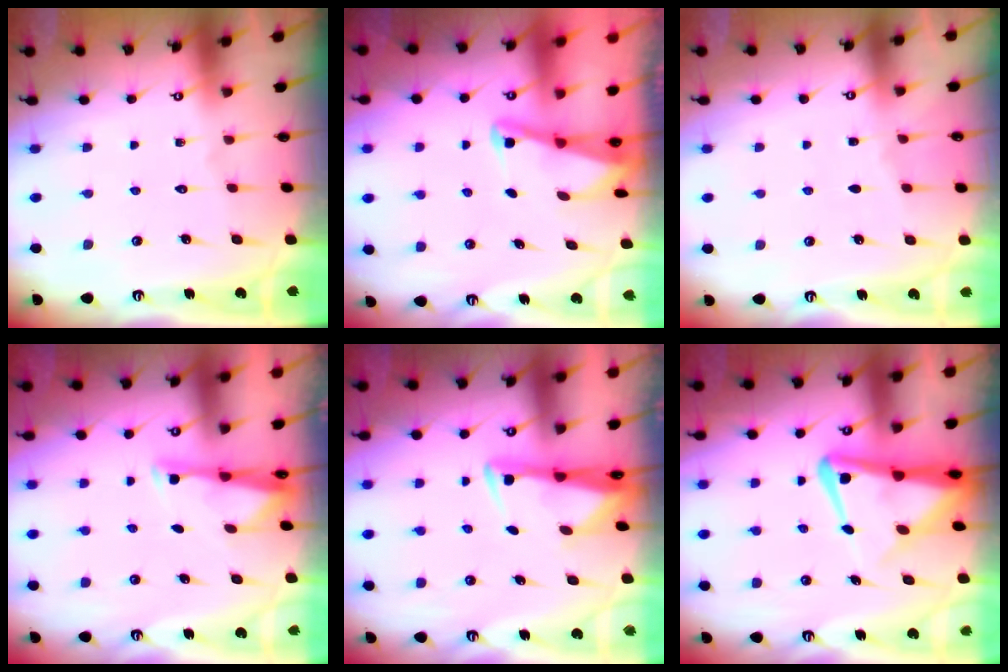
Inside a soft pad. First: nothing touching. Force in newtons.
{"total": 2.0, "press": 2.0, "slide": 0.3}
{"total": 0.5, "press": 0.5, "slide": 0.1}
{"total": 3.1, "press": 3.1, "slide": 0.4}
{"total": 3.0, "press": 2.9, "slide": 0.9}
{"total": 9.6, "press": 9.6, "slide": 0.9}